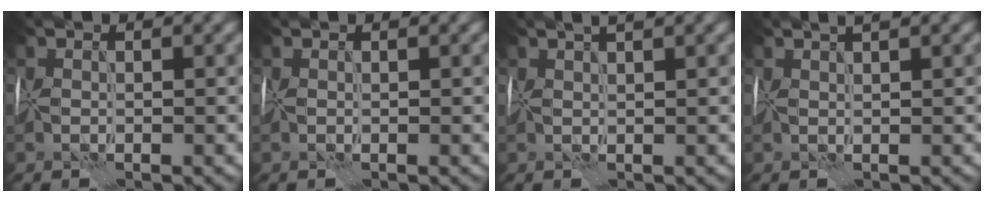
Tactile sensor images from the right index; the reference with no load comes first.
{"total": 0.0}
{"total": 2.4, "force": [1.6, 0.3, 1.8], "torque": [-0.020, 0.021, 0.010]}
{"total": 2.1, "force": [1.4, 0.1, 1.5], "torque": [-0.018, 0.017, 0.010]}